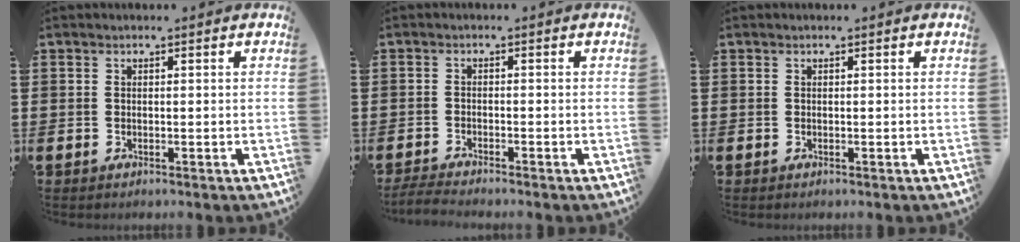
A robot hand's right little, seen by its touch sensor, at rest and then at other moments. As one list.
[{"total": 1.7, "force": [-1.6, 0.0, 0.7], "torque": [-0.012, 0.004, -0.030]}, {"total": 0.0}]